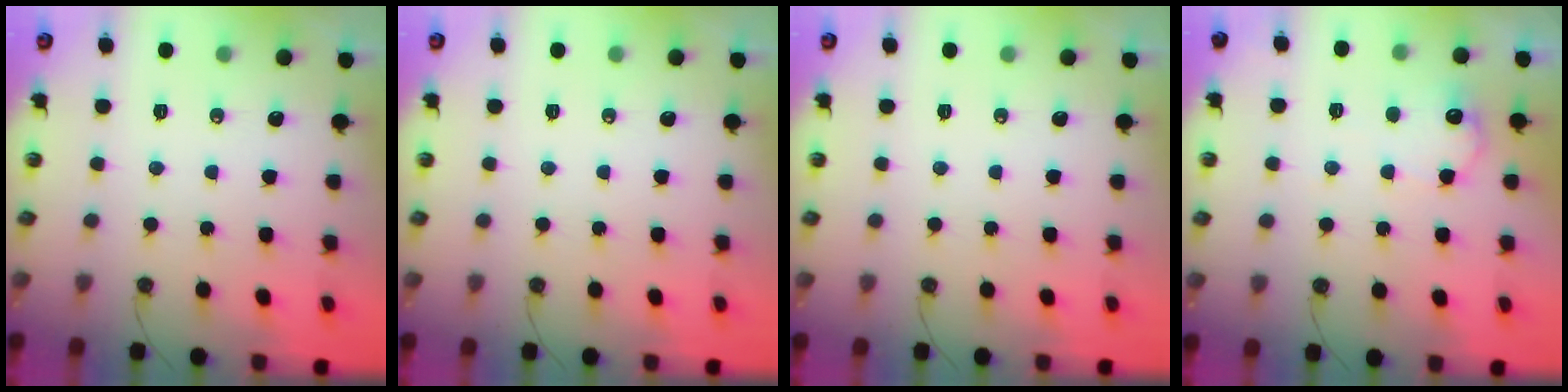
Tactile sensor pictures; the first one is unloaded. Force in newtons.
{"total": 0.0}
{"total": 0.0}
{"total": 9.4, "press": 9.4, "slide": 0.6}